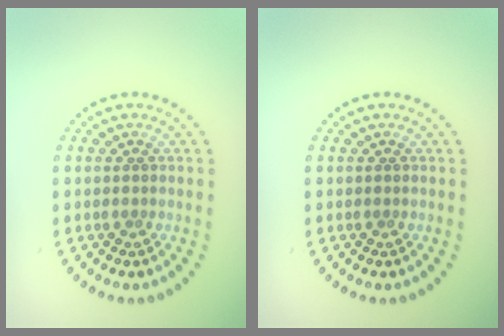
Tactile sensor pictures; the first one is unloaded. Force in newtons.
{"total": 0.0}